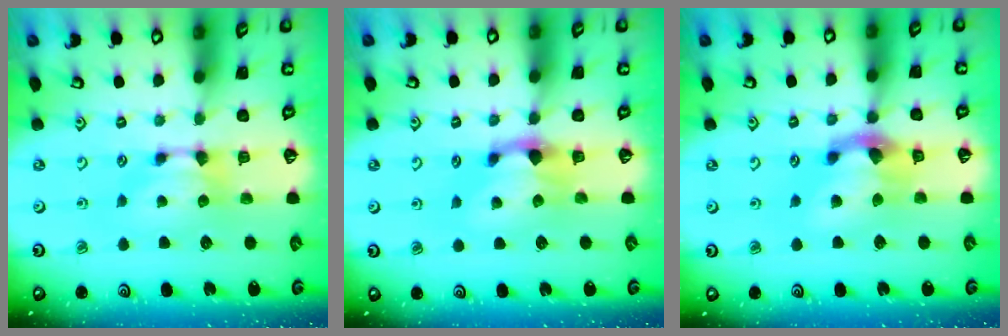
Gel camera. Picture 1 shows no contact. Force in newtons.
{"total": 1.7, "press": 0.9, "slide": 1.4}
{"total": 4.6, "press": 4.2, "slide": 1.9}